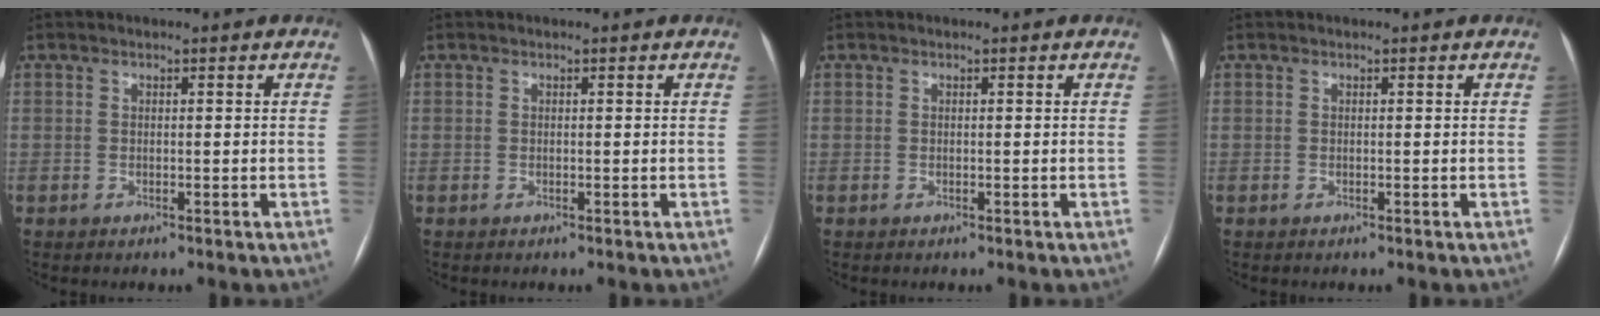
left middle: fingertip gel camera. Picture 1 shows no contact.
{"total": 0.0}
{"total": 0.0}
{"total": 0.0}